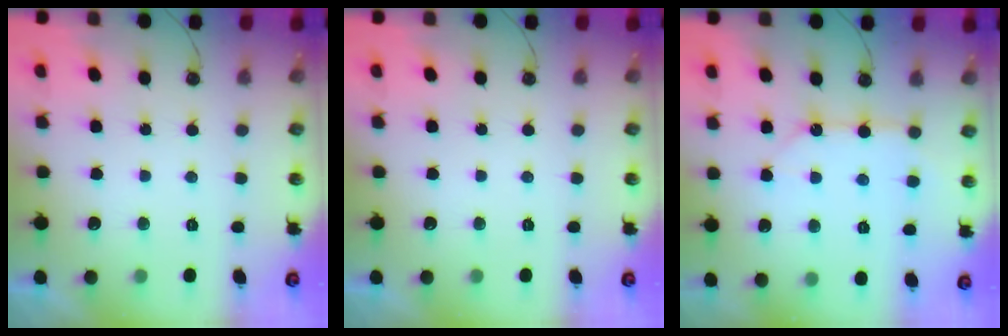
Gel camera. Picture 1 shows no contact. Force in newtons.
{"total": 0.0}
{"total": 9.7, "press": 9.7, "slide": 0.2}